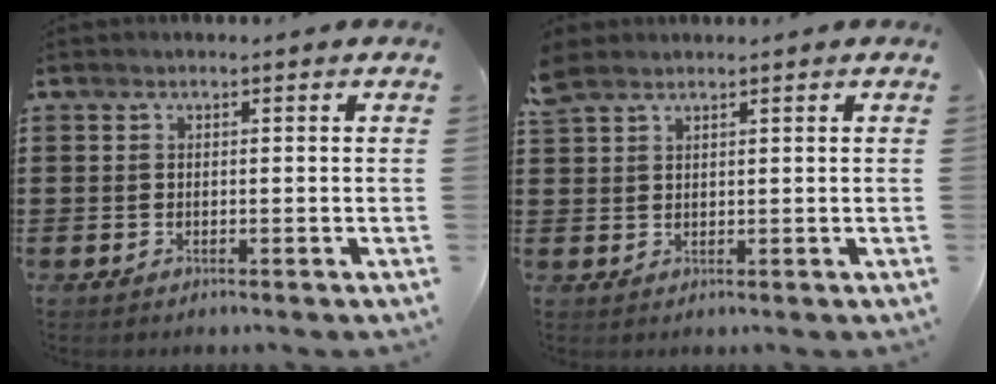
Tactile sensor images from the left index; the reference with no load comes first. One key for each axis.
{"total": 2.4, "fx": 2.0, "fy": 0.9, "fz": 0.9, "tx": -0.023, "ty": 0.005, "tz": 0.038}